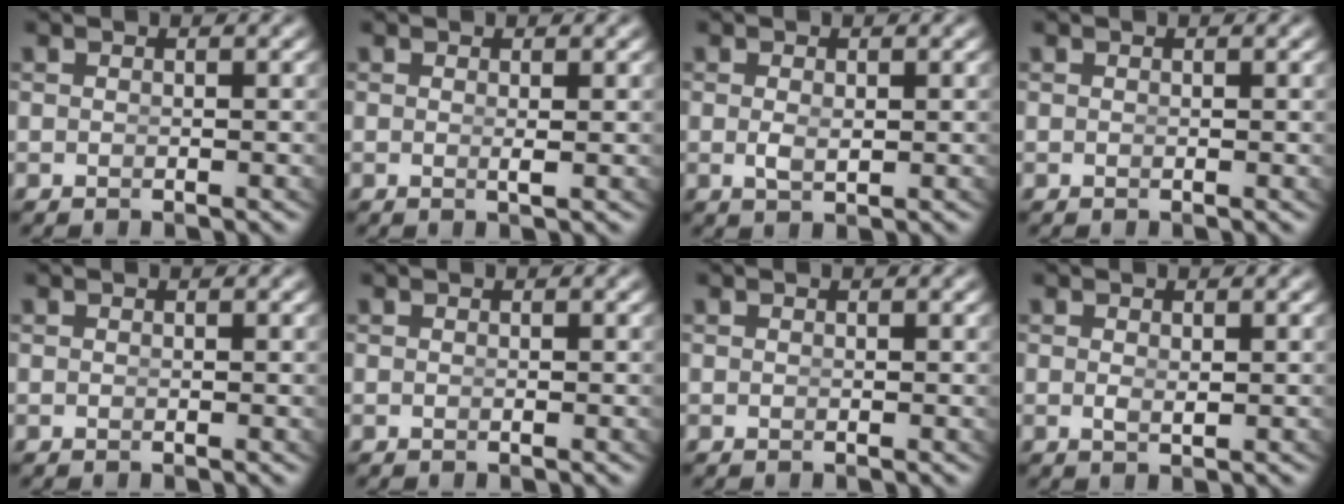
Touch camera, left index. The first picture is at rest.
{"total": 0.7, "force": [0.1, -0.4, 0.6], "torque": [-0.012, -0.008, 0.004]}
{"total": 1.1, "force": [-0.1, 0.2, 1.1], "torque": [-0.026, -0.018, 0.011]}
{"total": 0.0}
{"total": 0.0}
{"total": 0.0}
{"total": 0.0}
{"total": 0.8, "force": [0.0, -0.1, 0.8], "torque": [-0.018, -0.015, 0.012]}